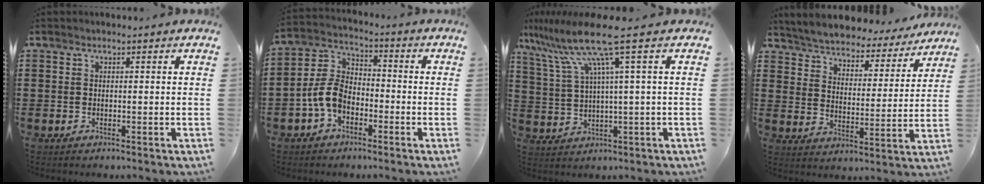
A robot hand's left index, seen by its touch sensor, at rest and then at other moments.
{"total": 7.2, "force": [-3.3, 4.6, 4.5], "torque": [-0.132, 0.001, -0.076]}
{"total": 10.3, "force": [5.0, -0.3, 9.0], "torque": [-0.217, -0.026, 0.070]}
{"total": 4.5, "force": [4.5, 0.0, -0.2], "torque": [-0.025, -0.041, 0.073]}